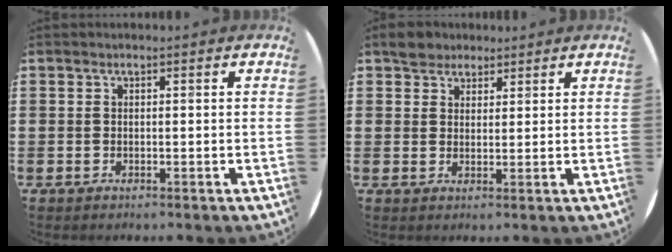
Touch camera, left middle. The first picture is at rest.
{"total": 3.0, "force": [2.6, 1.5, 0.0], "torque": [0.006, 0.003, 0.048]}